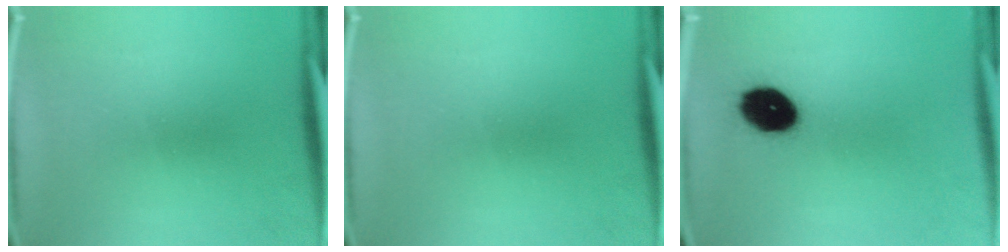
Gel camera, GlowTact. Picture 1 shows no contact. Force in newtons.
{"total": 0.0}
{"total": 11.3}